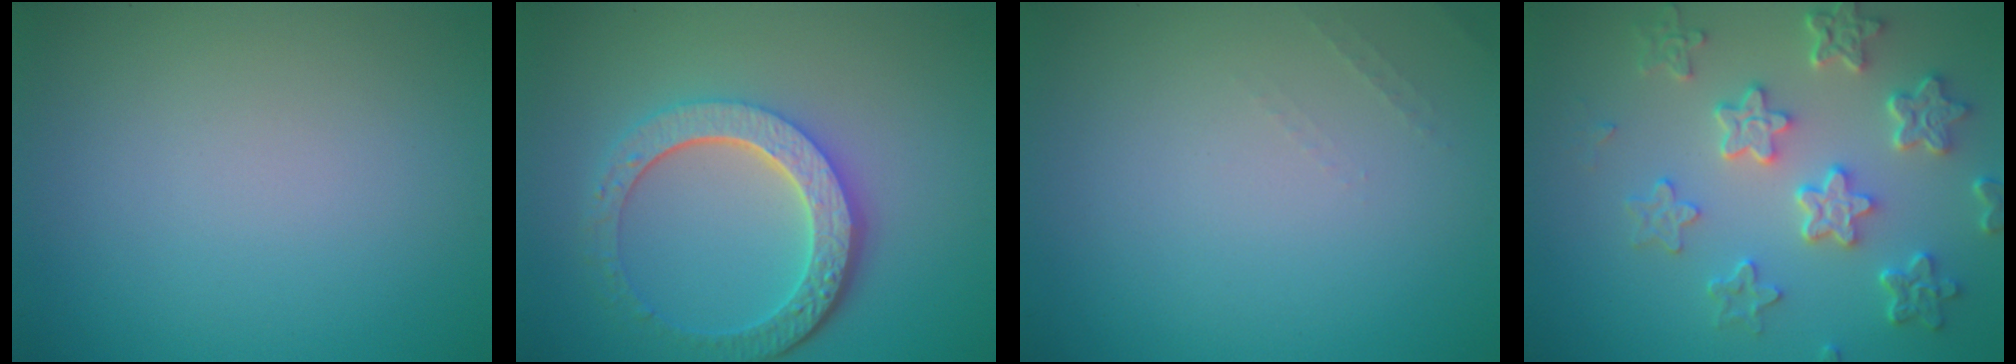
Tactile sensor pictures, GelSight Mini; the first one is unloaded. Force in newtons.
{"total": 6.0, "press": 4.5, "slide": 4.0}
{"total": 0.6, "press": 0.6, "slide": 0.2}
{"total": 6.0, "press": 4.7, "slide": 3.7}